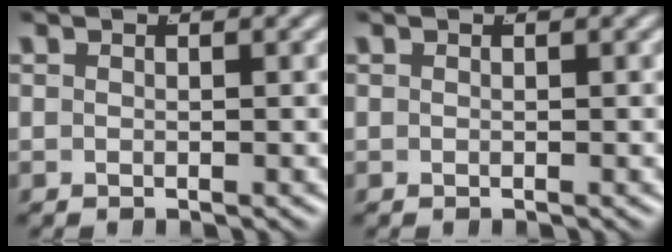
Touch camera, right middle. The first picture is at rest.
{"total": 0.0}